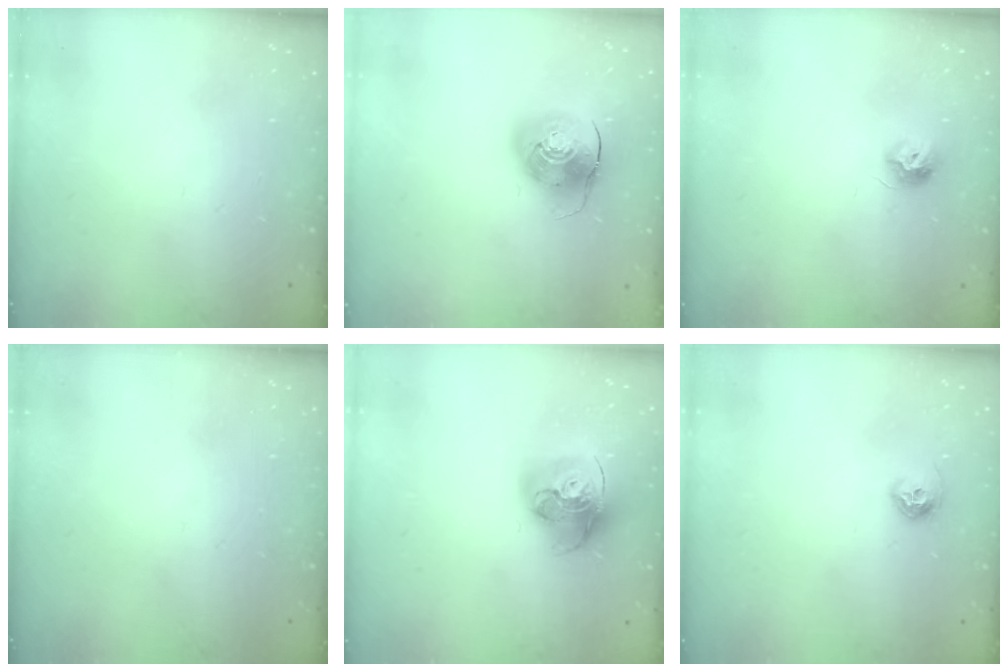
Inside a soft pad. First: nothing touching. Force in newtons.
{"total": 10.8, "press": 10.6, "slide": 1.9}
{"total": 7.6, "press": 7.6, "slide": 0.2}
{"total": 0.0}
{"total": 18.6, "press": 18.5, "slide": 2.1}
{"total": 6.9, "press": 6.8, "slide": 1.0}